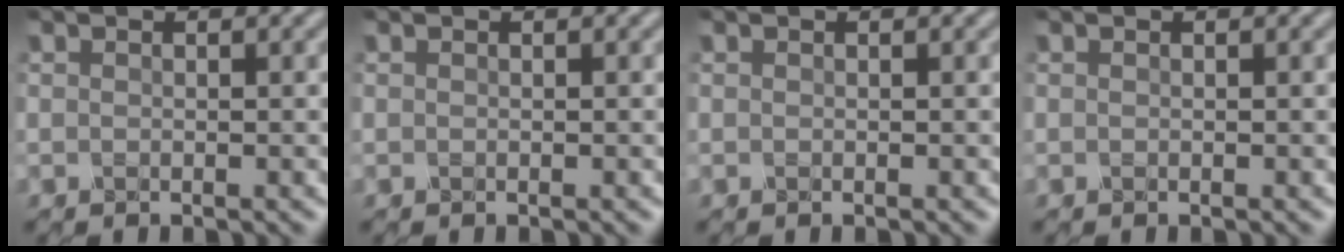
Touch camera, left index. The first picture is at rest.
{"total": 0.0}
{"total": 0.0}
{"total": 0.0}